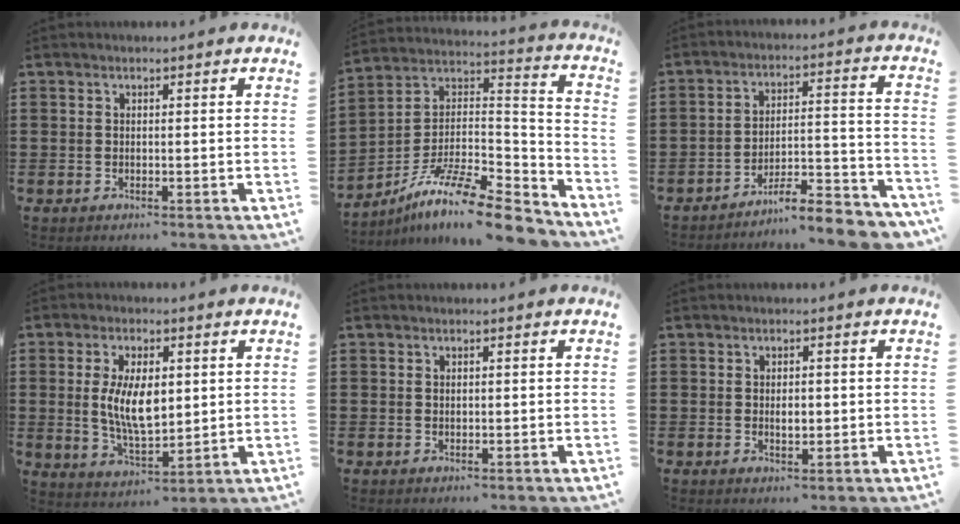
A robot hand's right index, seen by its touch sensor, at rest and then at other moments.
{"total": 12.8, "force": [-9.8, 2.8, 7.8], "torque": [-0.140, 0.018, -0.185]}
{"total": 7.3, "force": [-6.8, 0.5, 2.5], "torque": [-0.032, 0.005, -0.132]}
{"total": 9.0, "force": [1.0, 4.3, 7.8], "torque": [-0.156, 0.003, 0.015]}
{"total": 0.6, "force": [0.3, 0.5, 0.3], "torque": [-0.007, 0.003, 0.005]}
{"total": 2.1, "force": [0.1, 1.0, 1.8], "torque": [-0.035, 0.004, 0.001]}